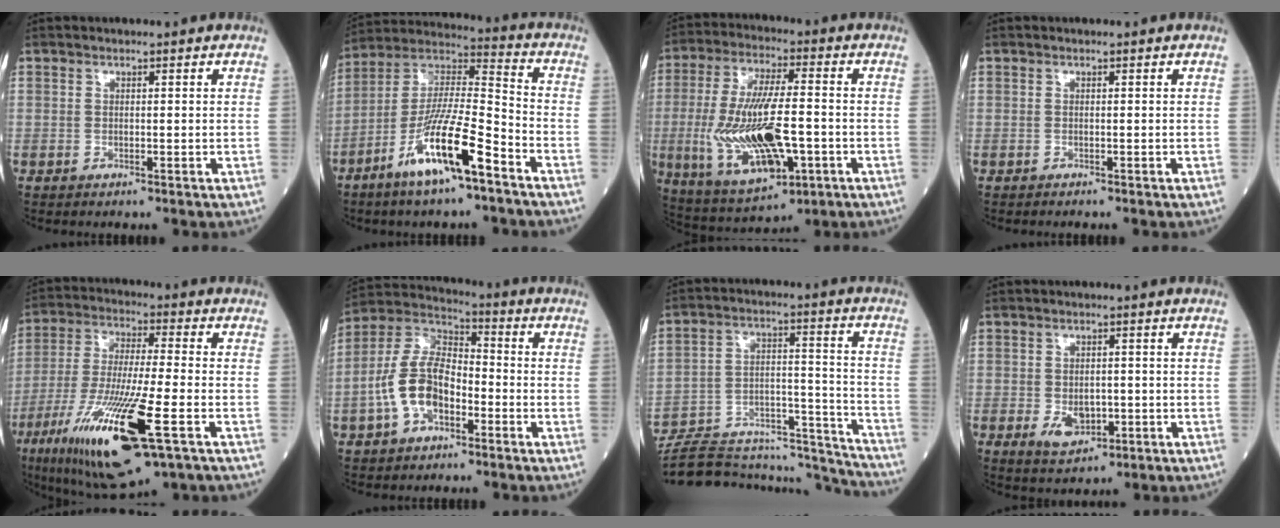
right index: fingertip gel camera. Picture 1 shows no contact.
{"total": 15.4, "force": [-8.3, 1.7, 12.9], "torque": [-0.246, -0.012, -0.154]}
{"total": 17.8, "force": [-3.7, 5.4, 16.6], "torque": [-0.334, -0.012, -0.052]}
{"total": 0.6, "force": [-0.6, 0.1, 0.2], "torque": [-0.003, 0.000, -0.011]}
{"total": 20.0, "force": [-8.8, 2.7, 17.8], "torque": [-0.366, -0.044, -0.152]}
{"total": 11.0, "force": [-3.7, 5.9, 8.6], "torque": [-0.191, 0.026, -0.076]}
{"total": 24.5, "force": [-23.4, 3.9, 6.3], "torque": [-0.099, 0.034, -0.343]}
{"total": 4.8, "force": [-1.4, 3.0, 3.5], "torque": [-0.058, -0.003, -0.012]}